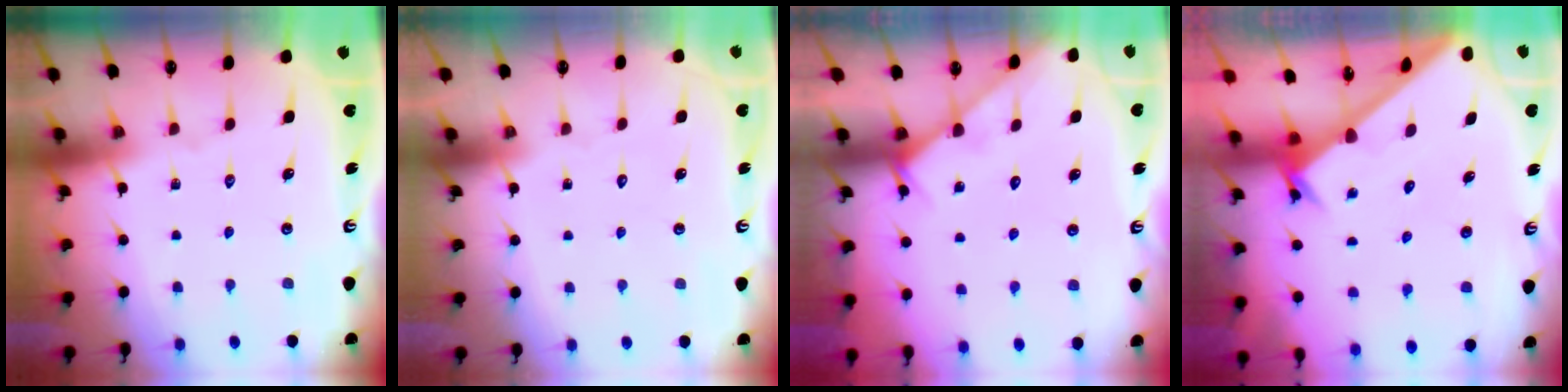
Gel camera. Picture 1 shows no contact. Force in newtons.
{"total": 1.6, "press": 1.6, "slide": 0.0}
{"total": 5.4, "press": 5.4, "slide": 0.3}
{"total": 2.4, "press": 2.4, "slide": 0.2}